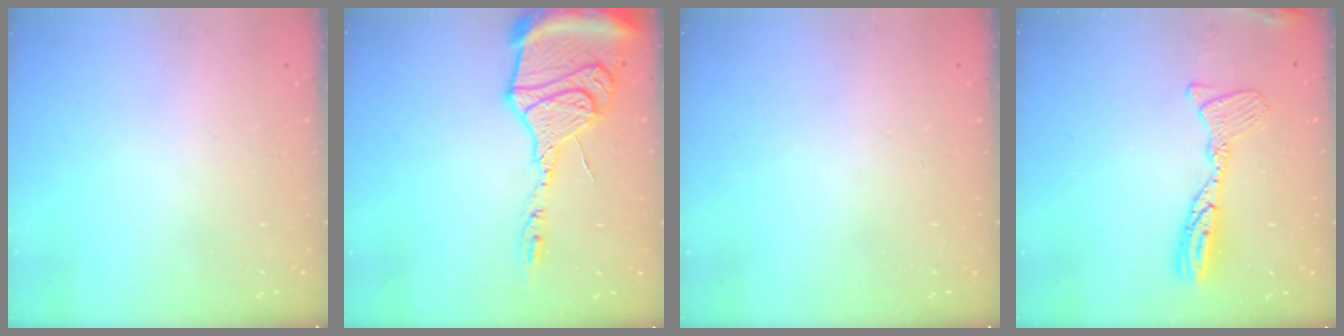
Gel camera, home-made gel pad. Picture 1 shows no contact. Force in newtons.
{"total": 20.8, "press": 20.6, "slide": 2.6}
{"total": 16.5, "press": 2.7, "slide": 16.2}
{"total": 13.5, "press": 13.4, "slide": 1.3}